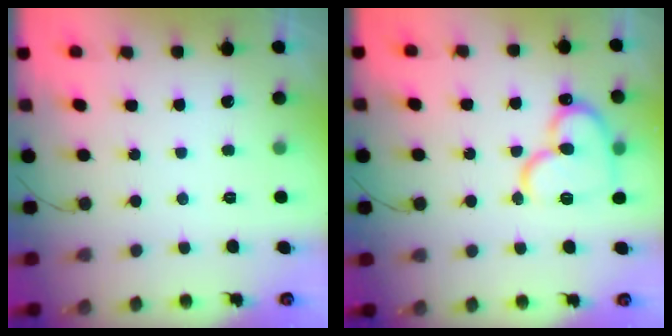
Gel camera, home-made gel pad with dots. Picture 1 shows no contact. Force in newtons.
{"total": 15.6, "press": 15.5, "slide": 1.8}